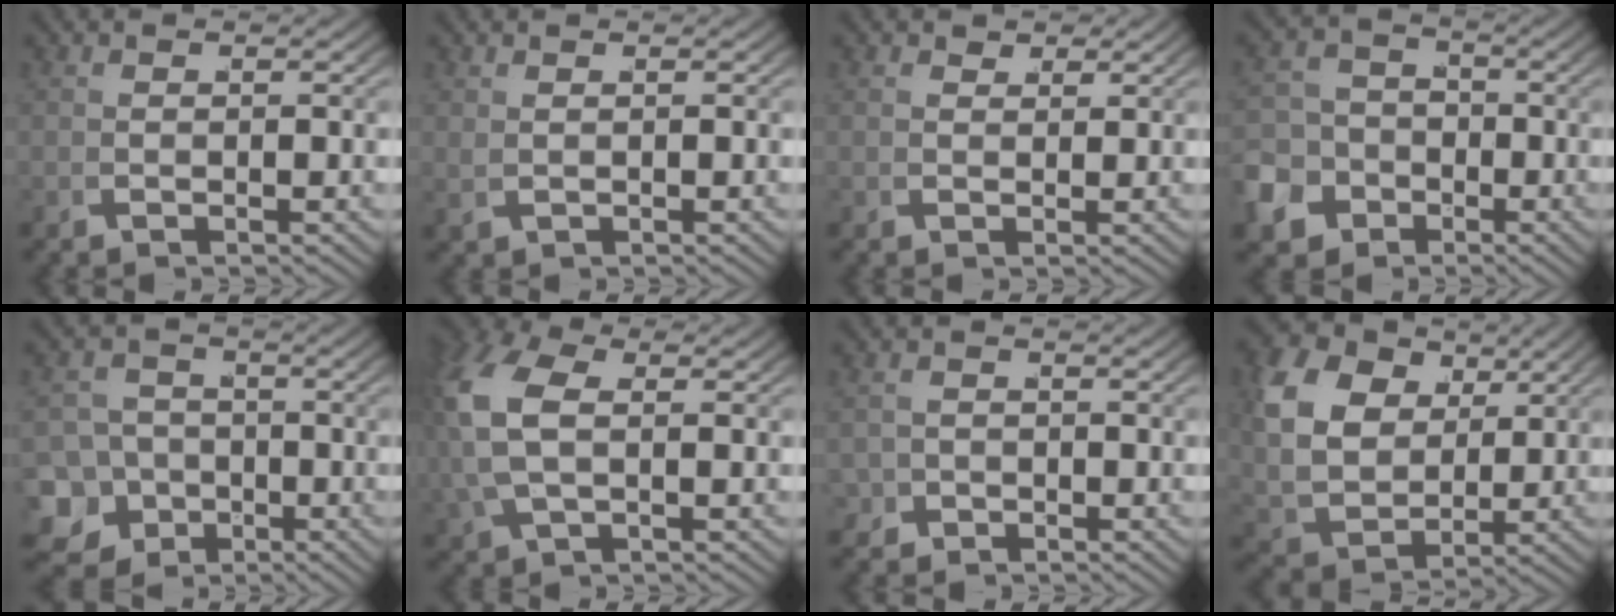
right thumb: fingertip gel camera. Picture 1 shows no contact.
{"total": 0.7, "force": [0.6, 0.1, 0.4], "torque": [-0.013, -0.002, 0.022]}
{"total": 1.5, "force": [1.4, 0.5, 0.1], "torque": [0.008, -0.006, 0.028]}
{"total": 10.1, "force": [-4.0, 8.6, 3.4], "torque": [-0.056, -0.041, -0.062]}
{"total": 10.3, "force": [-4.7, 8.5, 3.3], "torque": [-0.048, -0.059, -0.066]}
{"total": 6.4, "force": [0.9, 4.4, 4.6], "torque": [-0.138, -0.015, 0.031]}
{"total": 1.6, "force": [-1.3, 0.9, -0.3], "torque": [0.007, -0.016, -0.017]}
{"total": 12.0, "force": [2.3, 9.5, 7.0], "torque": [-0.185, -0.039, 0.056]}